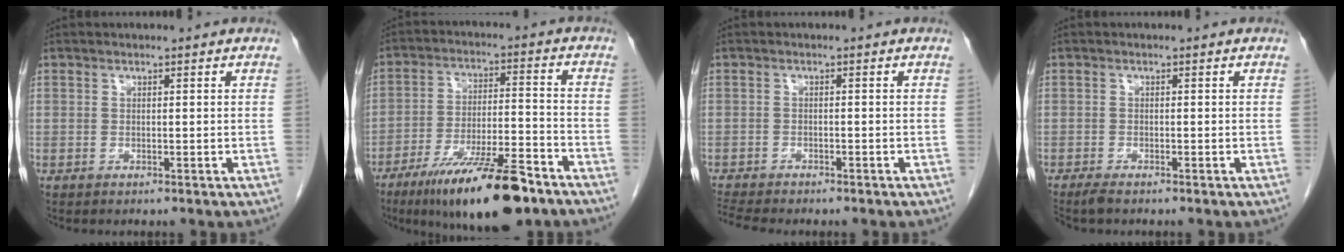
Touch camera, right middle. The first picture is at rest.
{"total": 16.4, "force": [-11.2, 2.9, 11.6], "torque": [-0.177, -0.015, -0.188]}
{"total": 4.9, "force": [-4.4, 0.9, 2.0], "torque": [-0.037, -0.007, -0.070]}
{"total": 1.9, "force": [-1.6, 0.3, 1.0], "torque": [-0.021, -0.006, -0.026]}